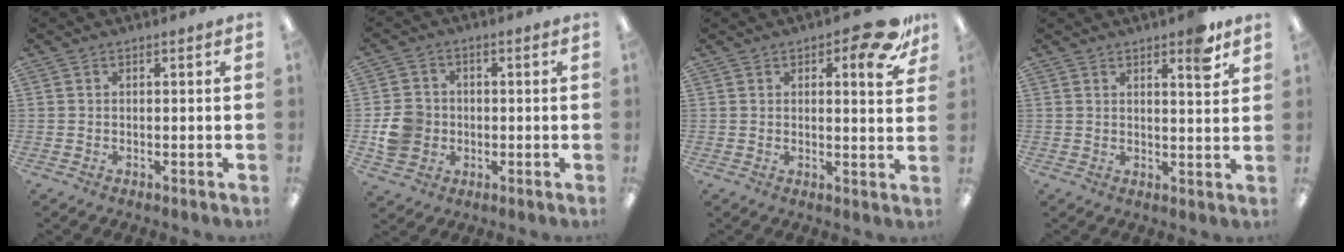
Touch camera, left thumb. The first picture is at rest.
{"total": 7.5, "force": [-1.0, 6.9, 2.8], "torque": [-0.054, 0.017, -0.015]}
{"total": 10.0, "force": [6.0, 3.6, 7.1], "torque": [-0.076, -0.032, 0.095]}
{"total": 6.1, "force": [4.3, 1.4, 4.1], "torque": [-0.046, -0.027, 0.065]}